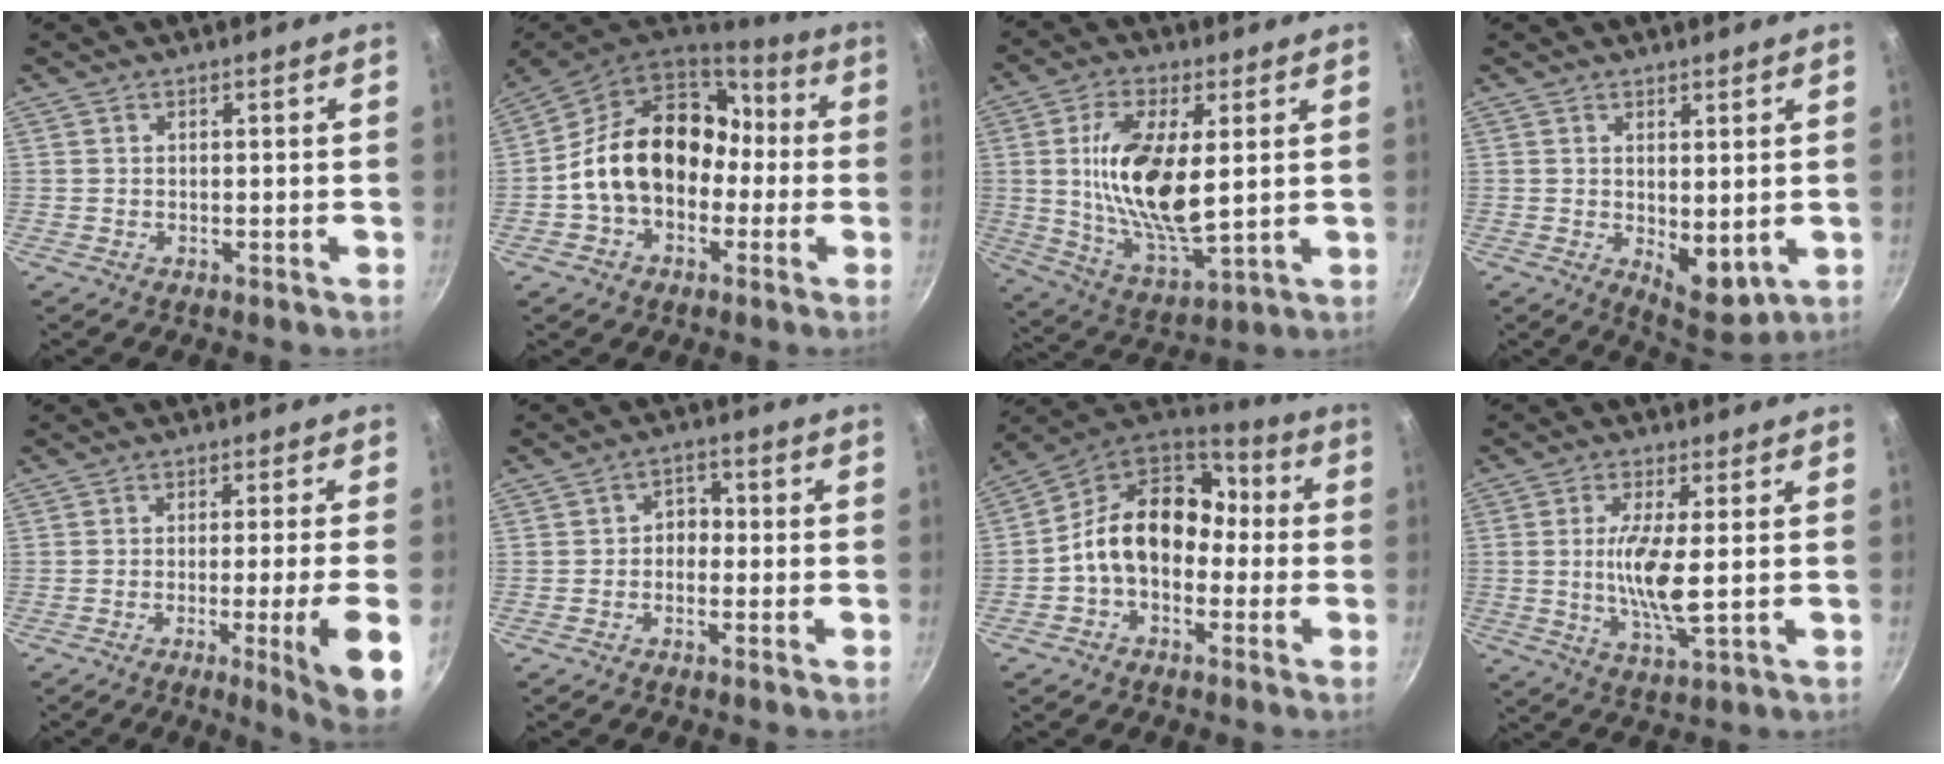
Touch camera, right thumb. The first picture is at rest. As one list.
[{"total": 18.8, "force": [-1.2, 14.3, 12.2], "torque": [-0.169, 0.063, -0.026]}, {"total": 16.8, "force": [2.6, 7.3, 14.9], "torque": [-0.276, -0.017, 0.053]}, {"total": 7.0, "force": [0.5, 3.3, 6.2], "torque": [-0.071, -0.025, 0.019]}, {"total": 10.5, "force": [-3.1, -0.2, 10.0], "torque": [-0.141, 0.005, -0.039]}, {"total": 3.5, "force": [-0.7, 2.8, 2.0], "torque": [-0.005, 0.018, -0.022]}, {"total": 15.2, "force": [-1.2, 11.3, 10.1], "torque": [-0.128, 0.053, -0.040]}, {"total": 8.9, "force": [0.3, 2.0, 8.7], "torque": [-0.182, -0.013, 0.006]}]